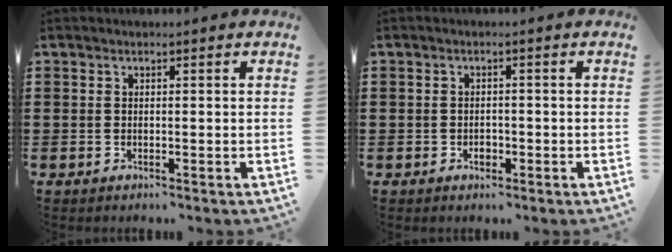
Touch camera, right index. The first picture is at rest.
{"total": 1.5, "force": [-0.6, 1.1, 0.8], "torque": [-0.017, 0.000, -0.012]}